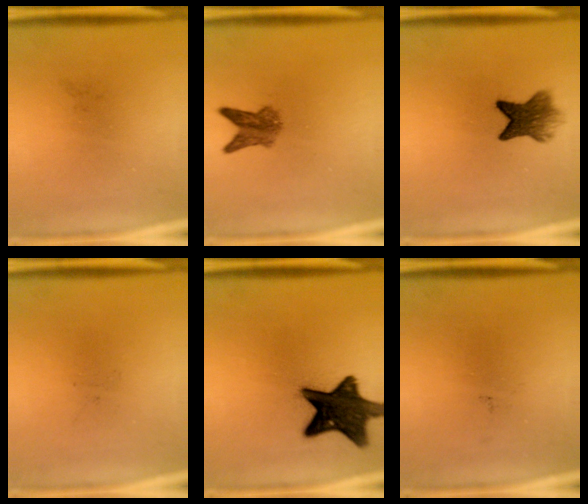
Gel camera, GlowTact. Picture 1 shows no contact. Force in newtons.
{"total": 4.0}
{"total": 6.4}
{"total": 0.0}
{"total": 14.2}
{"total": 0.0}